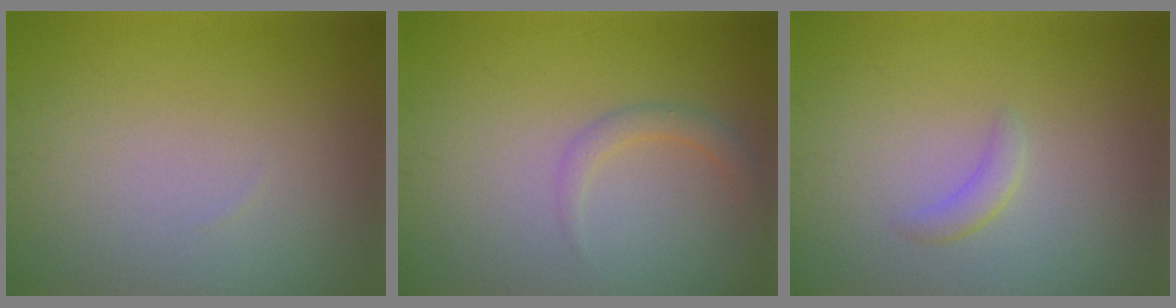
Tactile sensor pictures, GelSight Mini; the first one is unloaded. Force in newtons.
{"total": 1.6, "press": 1.6, "slide": 0.1}
{"total": 1.2, "press": 1.2, "slide": 0.1}